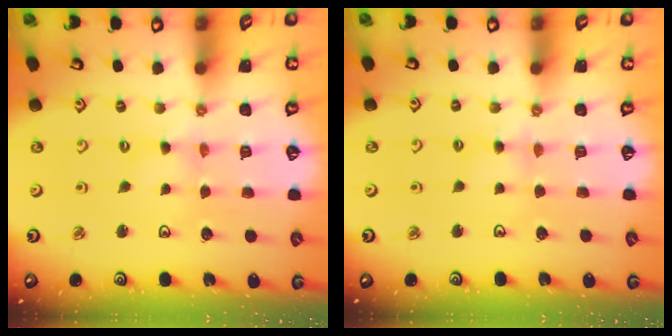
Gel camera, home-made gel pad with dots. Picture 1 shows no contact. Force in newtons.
{"total": 2.6, "press": 2.6, "slide": 0.5}